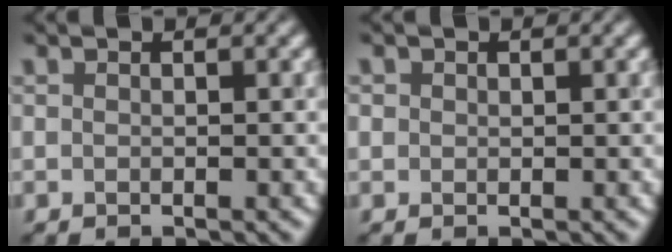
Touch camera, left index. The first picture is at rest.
{"total": 0.6, "force": [0.2, 0.6, 0.1], "torque": [0.004, -0.001, 0.003]}